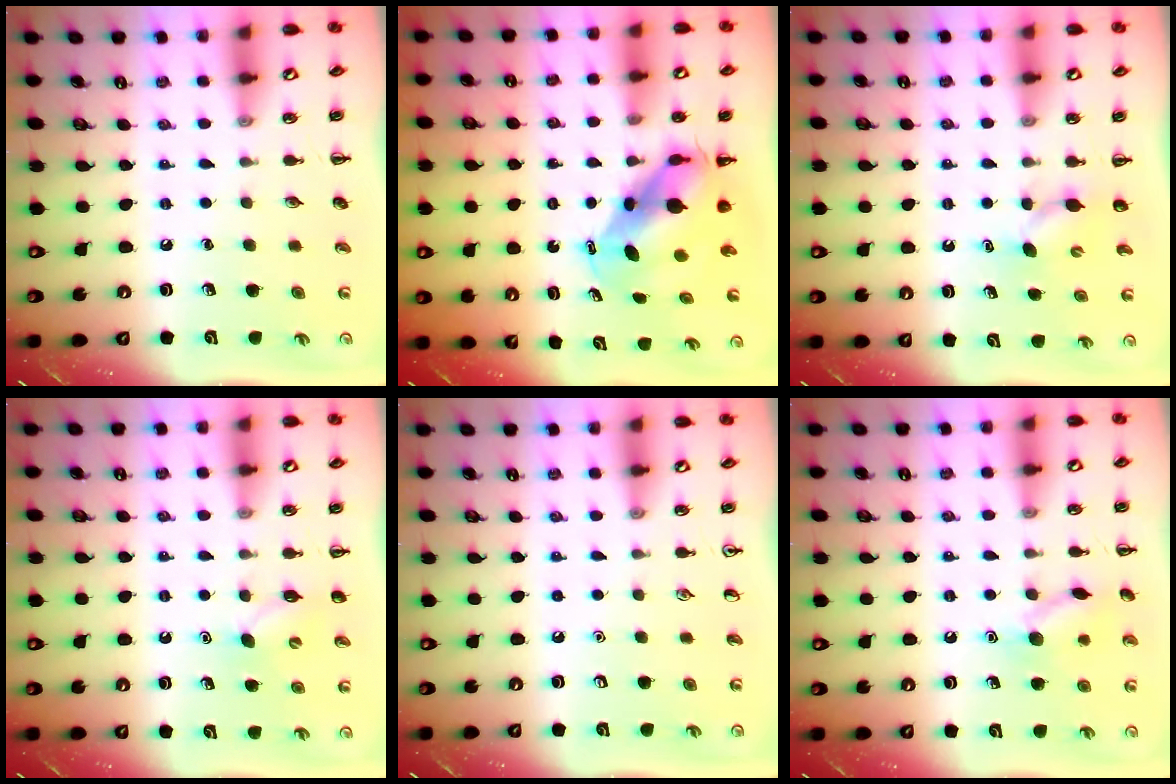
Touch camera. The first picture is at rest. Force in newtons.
{"total": 7.0, "press": 6.7, "slide": 2.3}
{"total": 3.7, "press": 3.6, "slide": 1.0}
{"total": 5.4, "press": 5.2, "slide": 1.5}
{"total": 0.0}
{"total": 9.8, "press": 9.8, "slide": 0.5}